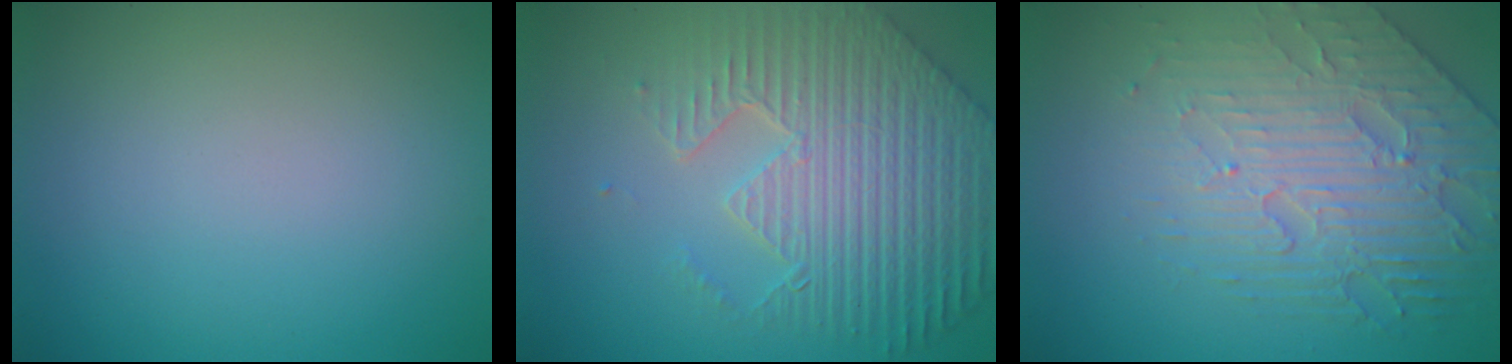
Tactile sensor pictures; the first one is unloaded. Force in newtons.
{"total": 8.1, "press": 6.0, "slide": 5.5}
{"total": 5.5, "press": 4.7, "slide": 2.9}